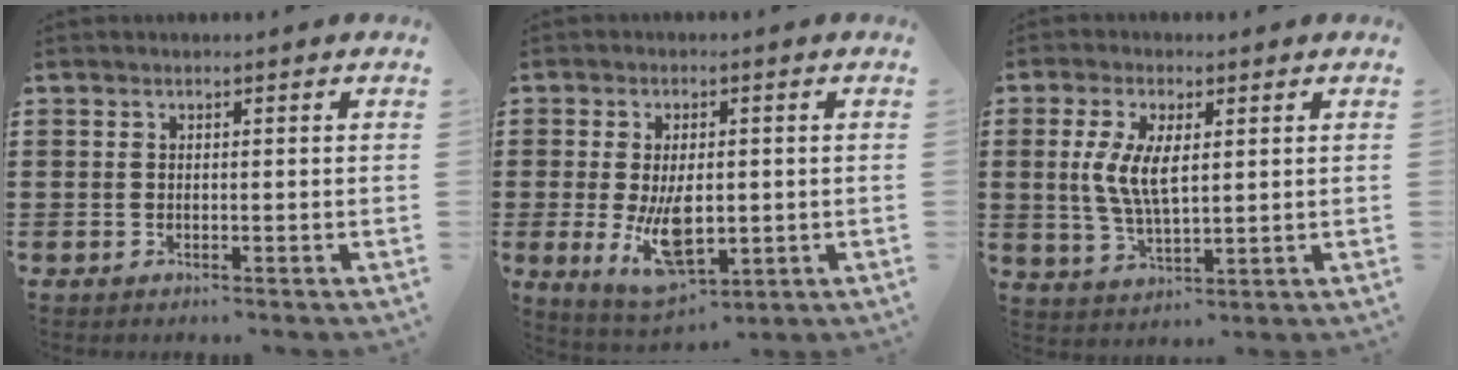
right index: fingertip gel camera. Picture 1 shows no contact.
{"total": 9.1, "force": [-0.8, 4.5, 7.8], "torque": [-0.144, -0.010, -0.012]}
{"total": 6.8, "force": [1.0, 2.9, 6.1], "torque": [-0.127, 0.006, 0.016]}